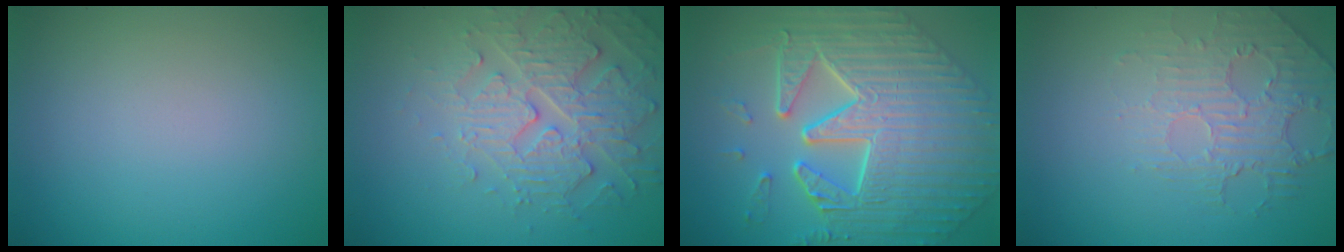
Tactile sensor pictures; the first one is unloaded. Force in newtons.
{"total": 4.8, "press": 4.0, "slide": 2.6}
{"total": 10.3, "press": 7.3, "slide": 7.3}
{"total": 2.3, "press": 1.5, "slide": 1.7}